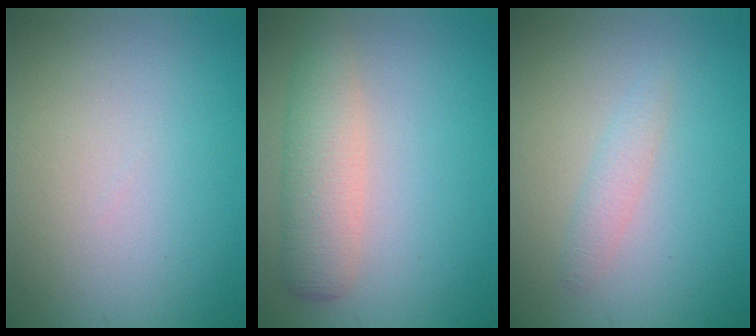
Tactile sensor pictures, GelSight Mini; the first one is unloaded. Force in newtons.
{"total": 3.8, "press": 3.8, "slide": 0.1}
{"total": 1.3, "press": 1.3, "slide": 0.0}